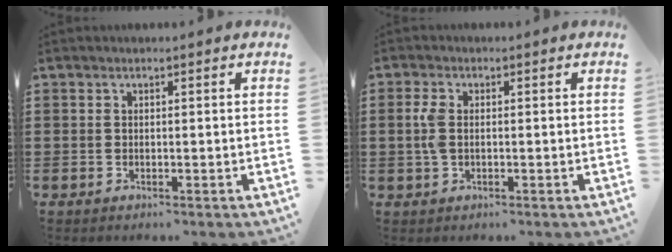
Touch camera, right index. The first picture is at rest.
{"total": 3.2, "force": [0.0, 1.8, 2.7], "torque": [-0.070, 0.001, -0.005]}